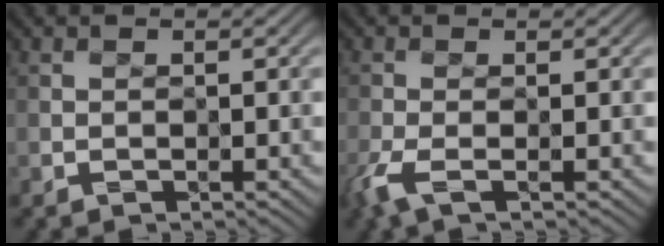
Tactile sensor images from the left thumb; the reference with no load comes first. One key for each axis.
{"total": 3.1, "fx": -1.5, "fy": 0.7, "fz": 2.6, "tx": -0.069, "ty": -0.001, "tz": -0.038}